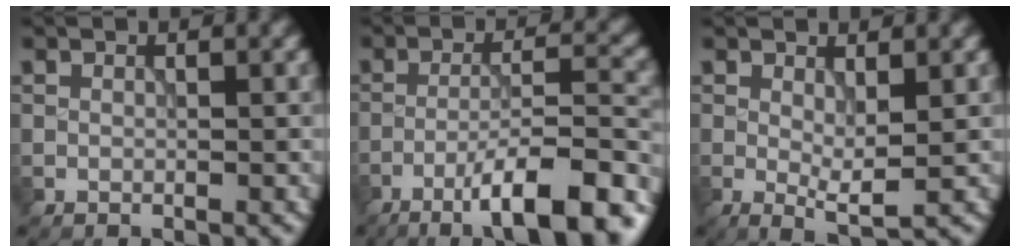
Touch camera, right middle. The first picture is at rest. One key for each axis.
{"total": 10.4, "fx": -6.6, "fy": 2.0, "fz": 7.8, "tx": -0.115, "ty": 0.014, "tz": -0.106}
{"total": 2.6, "fx": 0.3, "fy": 0.6, "fz": 2.5, "tx": -0.047, "ty": -0.011, "tz": 0.007}